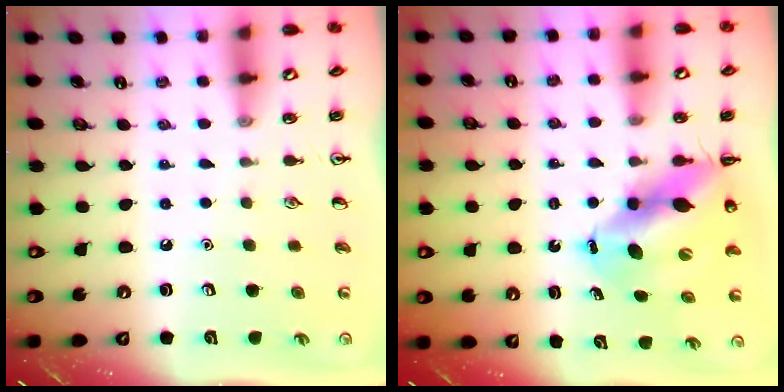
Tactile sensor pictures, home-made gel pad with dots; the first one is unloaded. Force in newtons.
{"total": 11.7, "press": 11.3, "slide": 3.0}